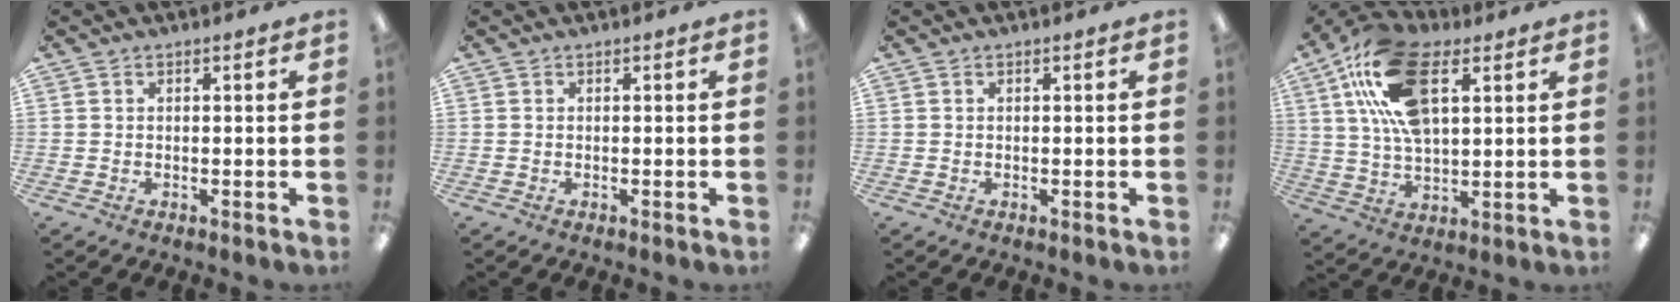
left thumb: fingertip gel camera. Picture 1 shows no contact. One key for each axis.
{"total": 0.0}
{"total": 0.0}
{"total": 19.6, "fx": 8.4, "fy": 10.2, "fz": 14.5, "tx": -0.290, "ty": -0.014, "tz": 0.148}